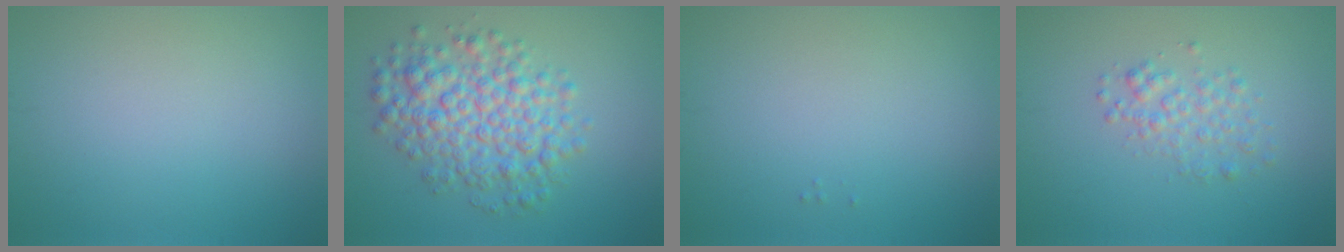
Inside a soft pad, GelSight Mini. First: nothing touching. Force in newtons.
{"total": 6.2, "press": 6.2, "slide": 0.1}
{"total": 0.0}
{"total": 2.1, "press": 2.1, "slide": 0.1}